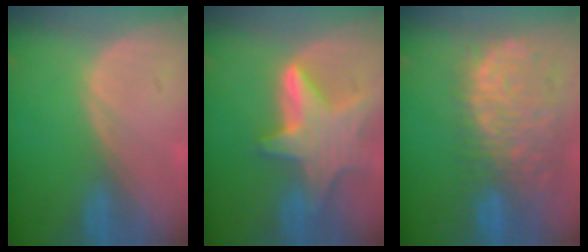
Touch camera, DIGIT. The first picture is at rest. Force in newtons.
{"total": 9.0, "press": 9.0, "slide": 0.6}
{"total": 13.3, "press": 11.0, "slide": 7.4}